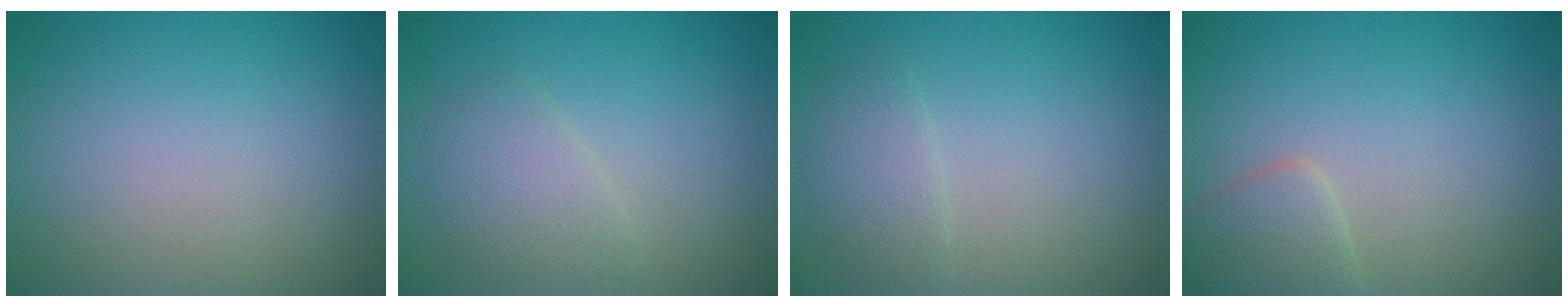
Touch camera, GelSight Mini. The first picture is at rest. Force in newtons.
{"total": 2.4, "press": 2.4, "slide": 0.2}
{"total": 1.9, "press": 1.9, "slide": 0.1}
{"total": 2.3, "press": 2.3, "slide": 0.1}